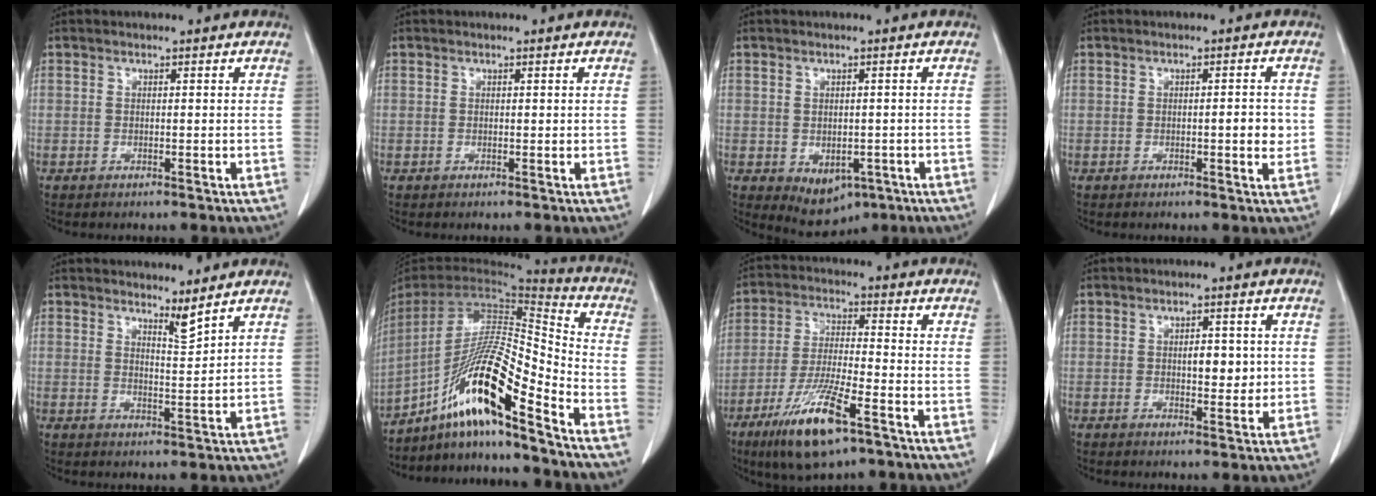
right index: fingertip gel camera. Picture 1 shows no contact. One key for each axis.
{"total": 0.0}
{"total": 5.9, "fx": -2.6, "fy": 4.0, "fz": 3.6, "tx": -0.046, "ty": -0.004, "tz": -0.024}
{"total": 2.6, "fx": -0.2, "fy": 0.7, "fz": 2.5, "tx": -0.036, "ty": 0.001, "tz": -0.003}
{"total": 2.6, "fx": 2.4, "fy": -0.3, "fz": 1.0, "tx": -0.020, "ty": -0.015, "tz": 0.046}
{"total": 17.4, "fx": -11.8, "fy": 0.1, "fz": 12.7, "tx": -0.247, "ty": 0.003, "tz": -0.217}
{"total": 12.4, "fx": -7.1, "fy": 2.0, "fz": 9.9, "tx": -0.198, "ty": -0.026, "tz": -0.126}
{"total": 4.0, "fx": 0.3, "fy": 1.9, "fz": 3.5, "tx": -0.049, "ty": -0.001, "tz": 0.008}